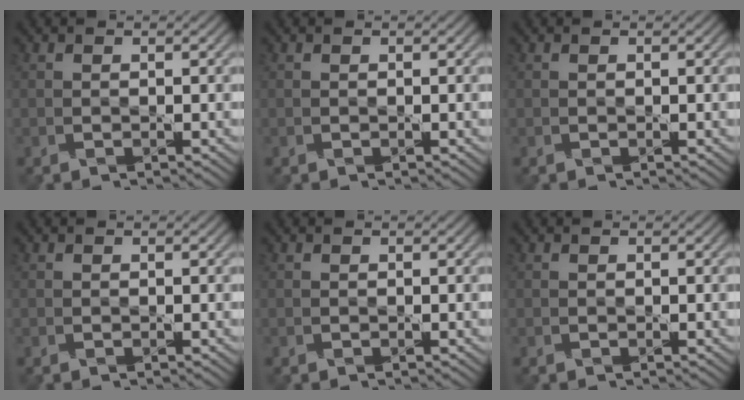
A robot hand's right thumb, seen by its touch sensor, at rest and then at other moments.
{"total": 0.0}
{"total": 0.0}
{"total": 0.0}
{"total": 0.0}
{"total": 0.0}